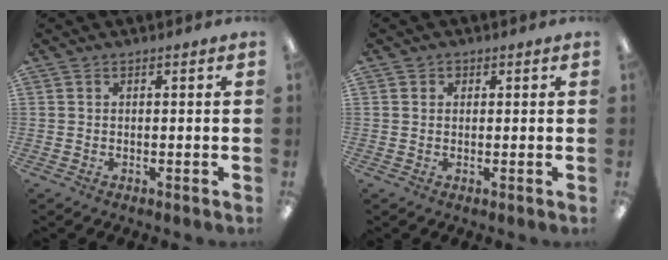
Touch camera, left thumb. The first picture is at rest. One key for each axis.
{"total": 1.2, "fx": 0.3, "fy": 1.1, "fz": 0.2, "tx": -0.005, "ty": 0.006, "tz": 0.003}